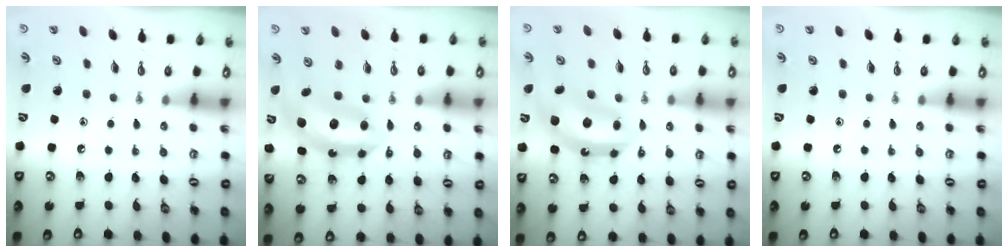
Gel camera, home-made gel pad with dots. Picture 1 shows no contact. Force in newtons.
{"total": 7.9, "press": 7.8, "slide": 0.6}
{"total": 11.5, "press": 11.4, "slide": 1.4}
{"total": 0.0}